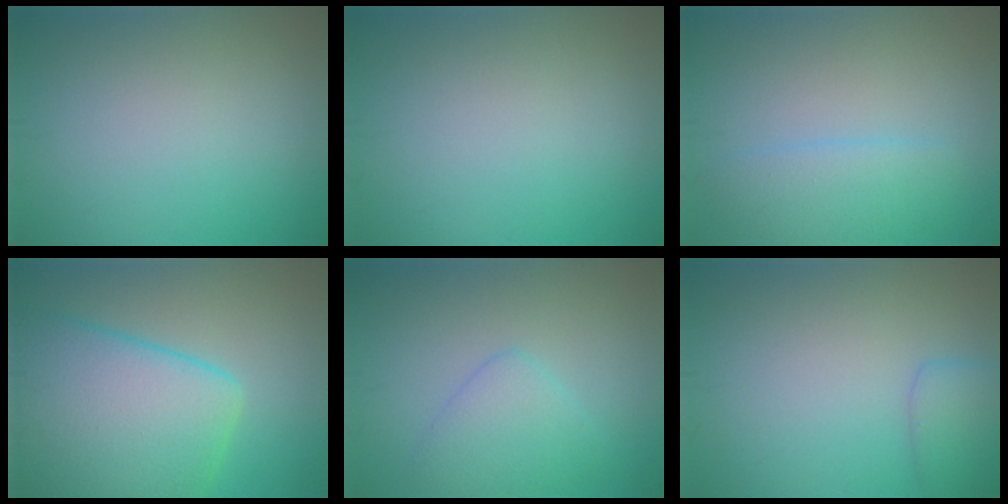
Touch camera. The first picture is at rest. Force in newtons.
{"total": 0.0}
{"total": 2.9, "press": 2.9, "slide": 0.2}
{"total": 10.9, "press": 10.9, "slide": 0.7}
{"total": 3.0, "press": 3.0, "slide": 0.0}
{"total": 2.4, "press": 2.4, "slide": 0.1}